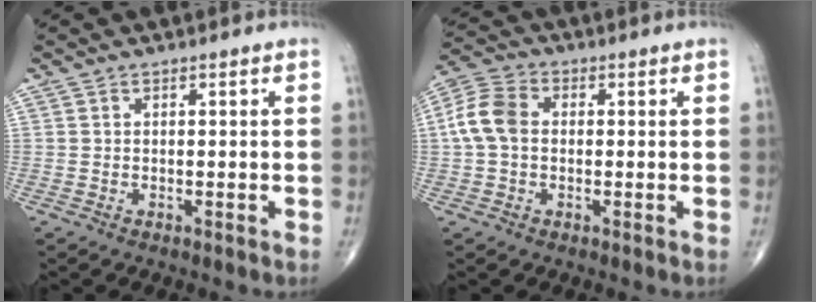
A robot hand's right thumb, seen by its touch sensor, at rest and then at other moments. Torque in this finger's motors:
{"motor_torque": [0.19, 0.23, 0.68, 0.03, 0.21]}